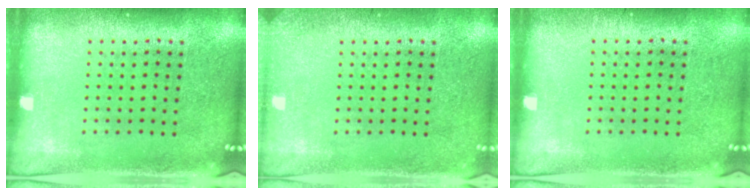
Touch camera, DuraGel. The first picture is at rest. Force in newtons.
{"total": 1.2, "press": 1.2, "slide": 0.1}
{"total": 0.0}